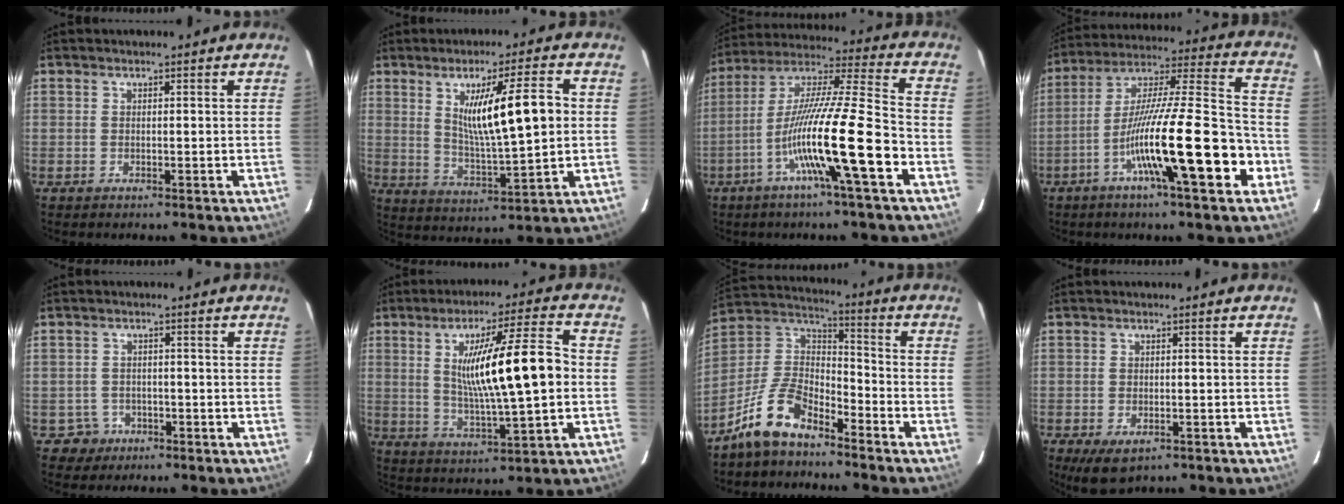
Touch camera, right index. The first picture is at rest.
{"total": 12.1, "force": [2.3, 1.1, 11.8], "torque": [-0.195, -0.003, 0.046]}
{"total": 16.8, "force": [-6.4, -0.5, 15.6], "torque": [-0.289, -0.002, -0.120]}
{"total": 19.6, "force": [-7.5, 1.3, 18.1], "torque": [-0.305, -0.004, -0.126]}
{"total": 3.5, "force": [-1.6, 3.0, -0.7], "torque": [0.017, 0.016, -0.027]}
{"total": 15.0, "force": [1.0, 1.0, 14.9], "torque": [-0.250, 0.006, 0.020]}
{"total": 10.6, "force": [-8.1, 4.2, 5.3], "torque": [-0.121, 0.027, -0.163]}
{"total": 5.1, "force": [-3.2, 2.6, 3.0], "torque": [-0.056, -0.008, -0.044]}